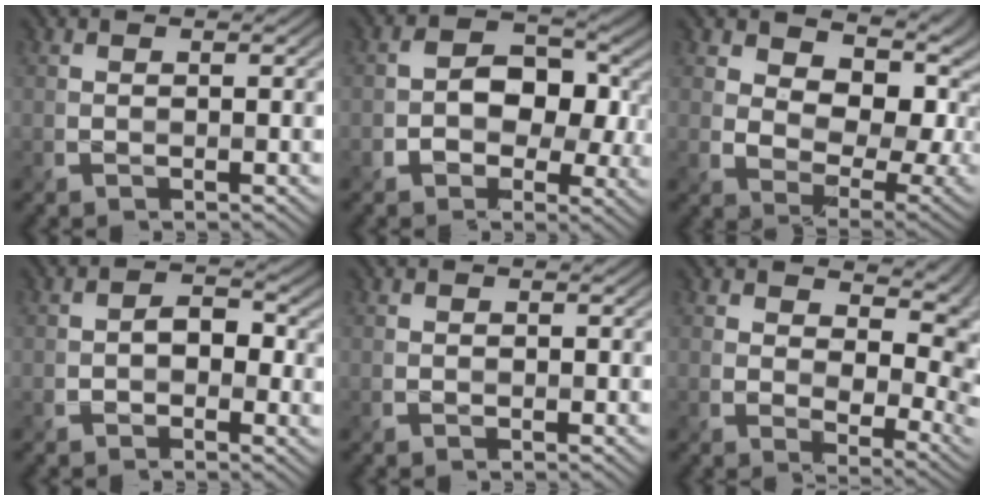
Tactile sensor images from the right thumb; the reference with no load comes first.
{"total": 8.1, "force": [-0.3, 6.1, 5.3], "torque": [-0.078, -0.005, -0.015]}
{"total": 11.1, "force": [4.0, 7.1, 7.6], "torque": [-0.134, -0.012, 0.074]}
{"total": 3.3, "force": [-0.4, 2.5, 2.1], "torque": [-0.027, -0.004, -0.003]}
{"total": 0.0}
{"total": 8.6, "force": [4.6, 4.3, 5.9], "torque": [-0.095, -0.013, 0.086]}